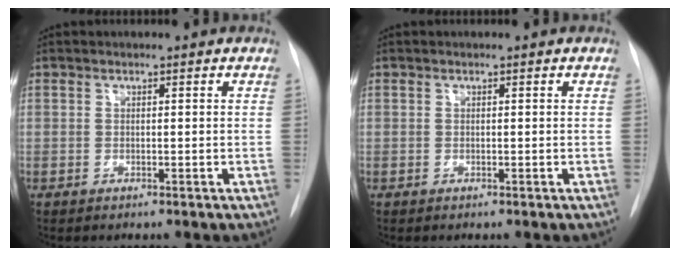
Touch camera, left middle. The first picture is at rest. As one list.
[{"total": 0.0}]